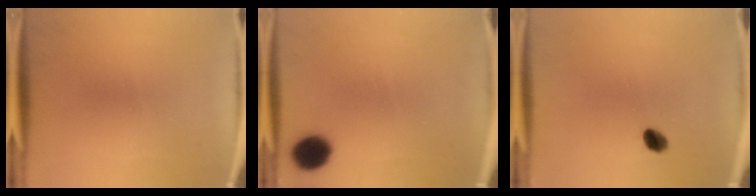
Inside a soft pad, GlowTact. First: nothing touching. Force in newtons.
{"total": 9.3}
{"total": 2.8}